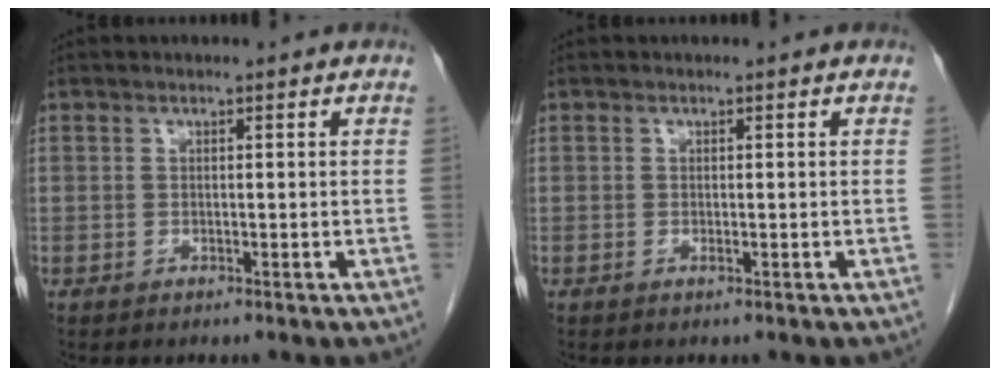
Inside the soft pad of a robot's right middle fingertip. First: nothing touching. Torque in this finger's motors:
{"motor_torque": [0.37, -0.10, 0.00, -0.01]}